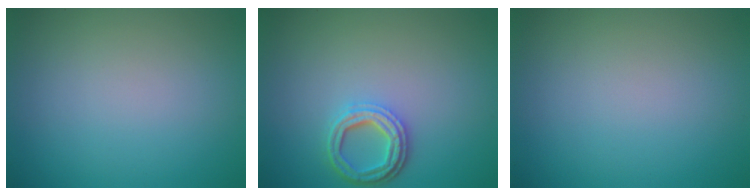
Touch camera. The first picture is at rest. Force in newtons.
{"total": 3.3, "press": 2.7, "slide": 1.9}
{"total": 0.0}